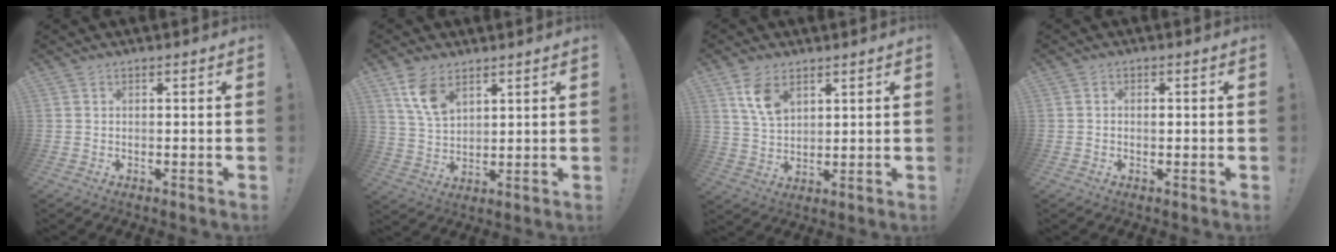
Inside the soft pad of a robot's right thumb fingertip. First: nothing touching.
{"total": 9.0, "force": [5.5, 4.8, 5.2], "torque": [-0.094, -0.019, 0.107]}
{"total": 8.3, "force": [4.6, 4.9, 4.9], "torque": [-0.088, -0.014, 0.089]}
{"total": 0.9, "force": [-0.3, 0.8, 0.4], "torque": [-0.003, 0.002, -0.007]}